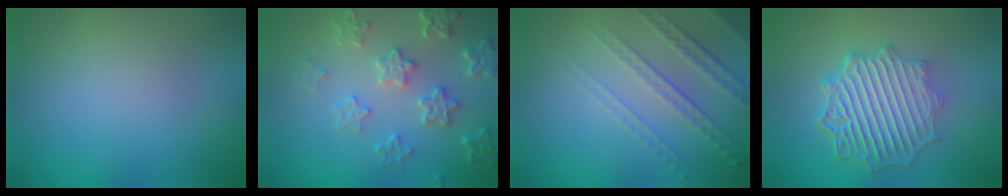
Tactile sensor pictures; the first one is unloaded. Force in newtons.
{"total": 4.5, "press": 3.9, "slide": 2.2}
{"total": 4.8, "press": 3.2, "slide": 3.5}
{"total": 7.0, "press": 5.4, "slide": 4.6}